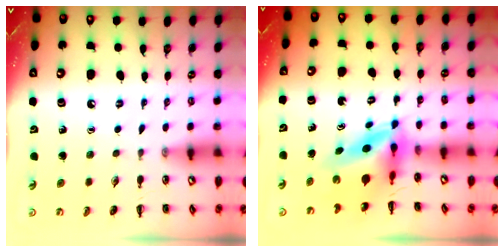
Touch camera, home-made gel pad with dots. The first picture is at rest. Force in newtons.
{"total": 6.2, "press": 5.9, "slide": 2.1}